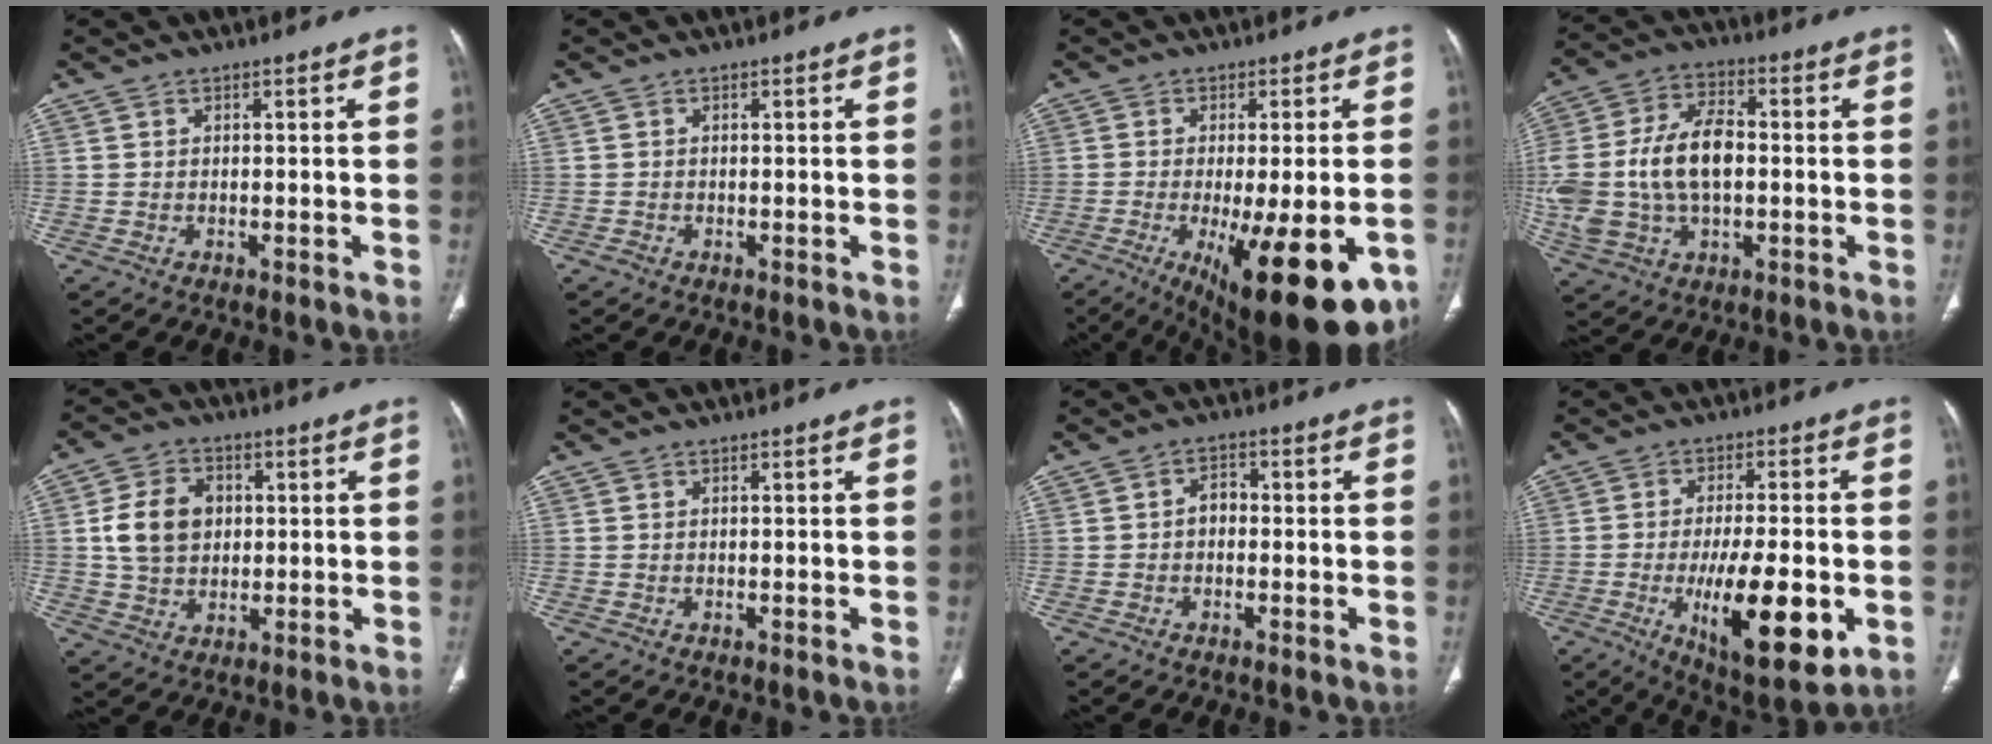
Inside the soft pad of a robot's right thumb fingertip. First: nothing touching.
{"total": 0.5, "force": [-0.4, 0.3, 0.1], "torque": [-0.002, 0.001, -0.010]}
{"total": 19.3, "force": [-7.4, 6.2, 16.7], "torque": [-0.200, -0.021, -0.091]}
{"total": 17.8, "force": [-0.7, 11.0, 13.9], "torque": [-0.295, 0.022, -0.008]}
{"total": 9.8, "force": [1.2, 7.7, 6.0], "torque": [-0.087, 0.003, 0.022]}
{"total": 0.0}
{"total": 2.7, "force": [-0.5, 2.0, 1.8], "torque": [-0.015, 0.014, -0.017]}
{"total": 17.4, "force": [-4.9, 5.6, 15.7], "torque": [-0.240, -0.011, -0.065]}